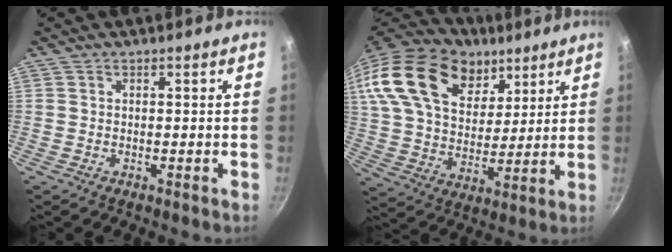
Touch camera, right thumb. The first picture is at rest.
{"total": 28.4, "force": [14.5, 18.3, 16.1], "torque": [-0.309, -0.004, 0.257]}